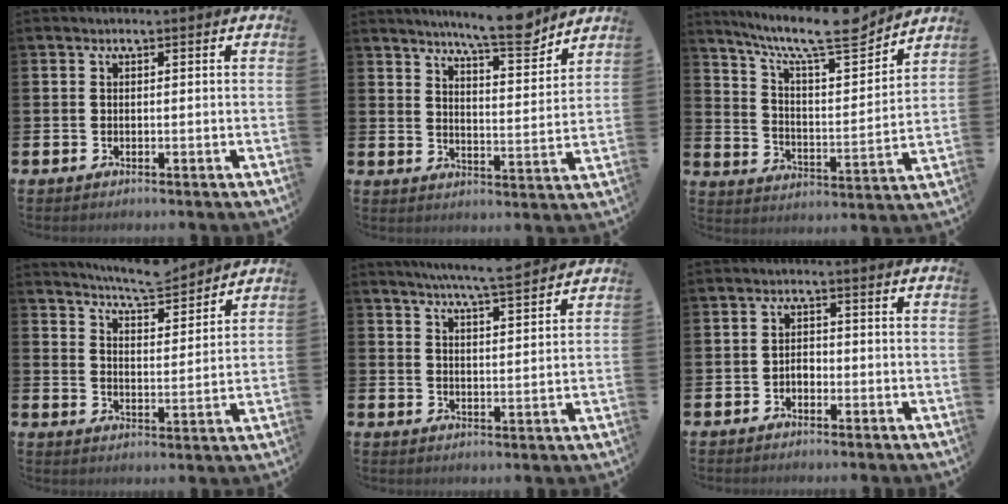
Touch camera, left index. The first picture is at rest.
{"total": 9.2, "force": [8.4, 0.9, 3.6], "torque": [-0.065, -0.051, 0.145]}
{"total": 11.9, "force": [9.8, 2.3, 6.3], "torque": [-0.126, -0.066, 0.163]}
{"total": 6.6, "force": [6.5, 0.3, 0.9], "torque": [-0.037, -0.042, 0.118]}
{"total": 6.4, "force": [6.2, -0.6, 1.7], "torque": [-0.048, -0.032, 0.108]}
{"total": 1.7, "force": [-0.9, 1.2, 0.9], "torque": [-0.017, 0.004, -0.021]}